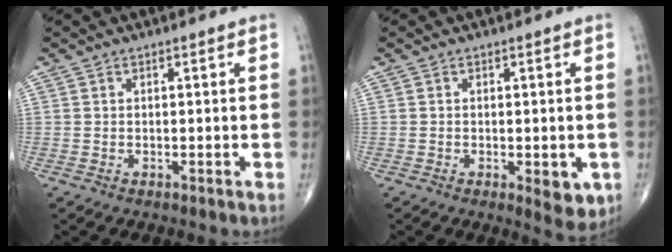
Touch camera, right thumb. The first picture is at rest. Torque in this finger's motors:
{"motor_torque": [0.86, 1.08, 0.34, -0.39, 0.11]}